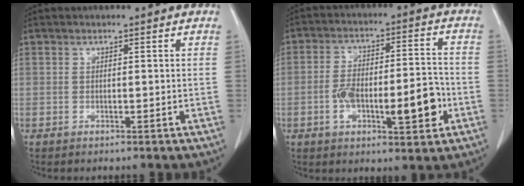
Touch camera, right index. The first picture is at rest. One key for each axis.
{"total": 12.8, "fx": -3.8, "fy": 3.8, "fz": 11.6, "tx": -0.188, "ty": 0.018, "tz": -0.055}